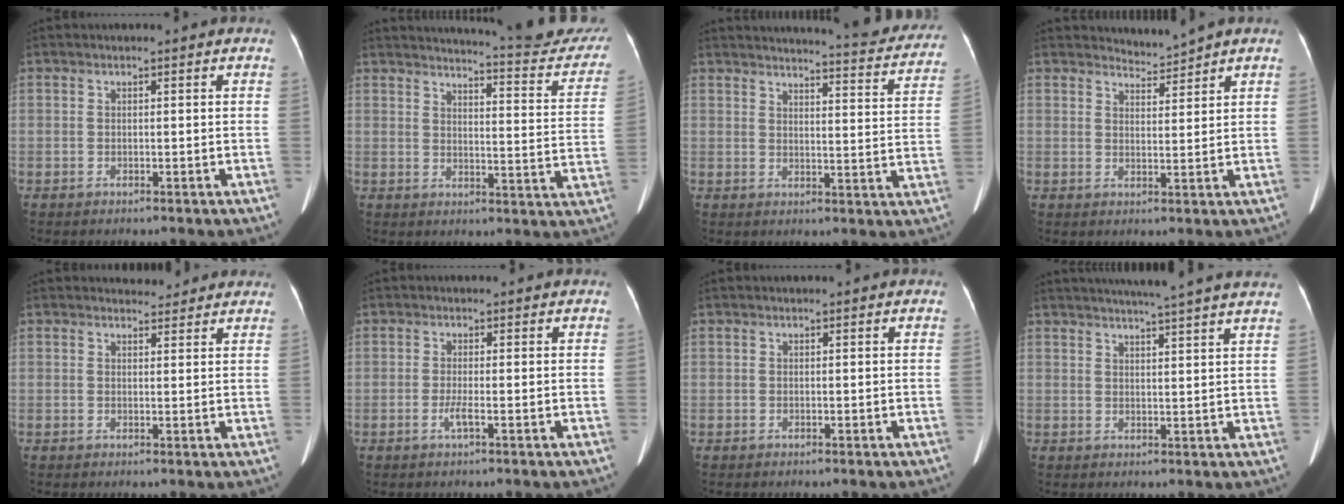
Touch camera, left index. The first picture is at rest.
{"total": 20.2, "force": [19.4, 1.5, 5.6], "torque": [-0.067, -0.097, 0.213]}
{"total": 17.8, "force": [17.0, 1.5, 5.3], "torque": [-0.062, -0.063, 0.186]}
{"total": 2.5, "force": [2.3, -0.8, -0.7], "torque": [0.003, -0.009, 0.046]}
{"total": 3.3, "force": [3.1, 1.1, 0.2], "torque": [-0.002, 0.002, 0.033]}
{"total": 1.6, "force": [-0.6, -0.2, 1.4], "torque": [-0.031, -0.003, -0.012]}
{"total": 0.0}
{"total": 13.8, "force": [12.2, -0.4, 6.4], "torque": [-0.102, 0.005, 0.144]}